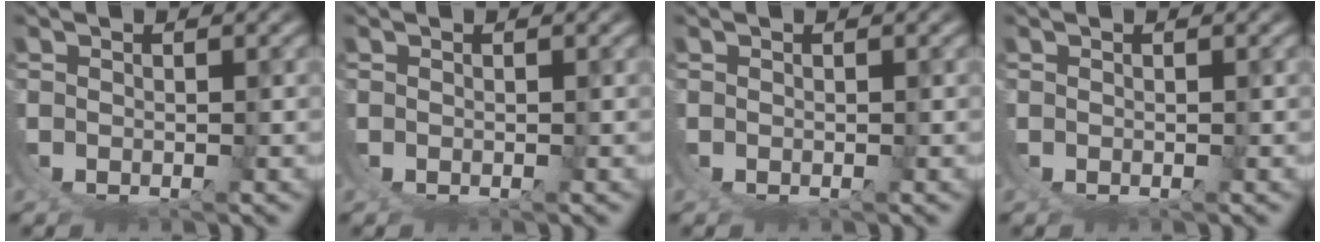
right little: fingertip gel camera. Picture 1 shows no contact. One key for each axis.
{"total": 0.0}
{"total": 0.0}
{"total": 0.0}